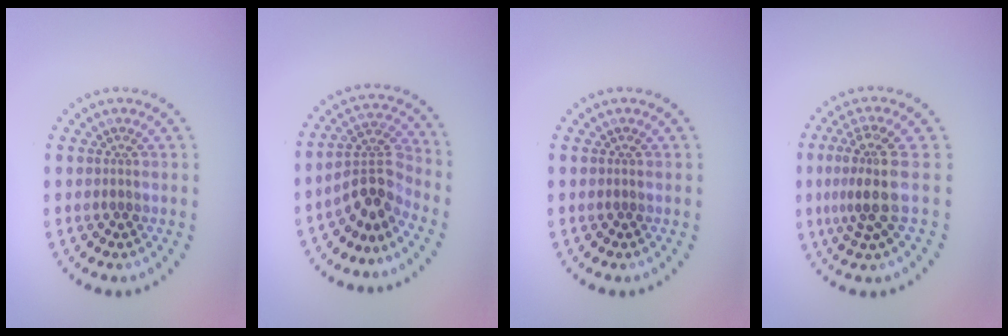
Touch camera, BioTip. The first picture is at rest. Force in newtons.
{"total": 3.7, "press": 2.7, "slide": 2.5}
{"total": 0.0}
{"total": 3.8, "press": 2.9, "slide": 2.5}